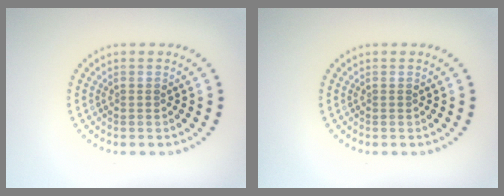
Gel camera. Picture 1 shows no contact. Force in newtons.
{"total": 0.0}